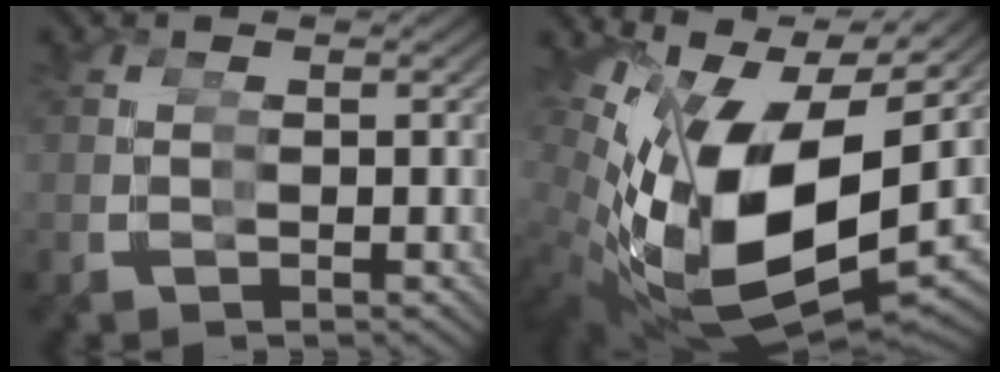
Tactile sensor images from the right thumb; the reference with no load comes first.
{"total": 18.9, "force": [-0.1, 12.4, 14.3], "torque": [-0.300, -0.066, 0.032]}